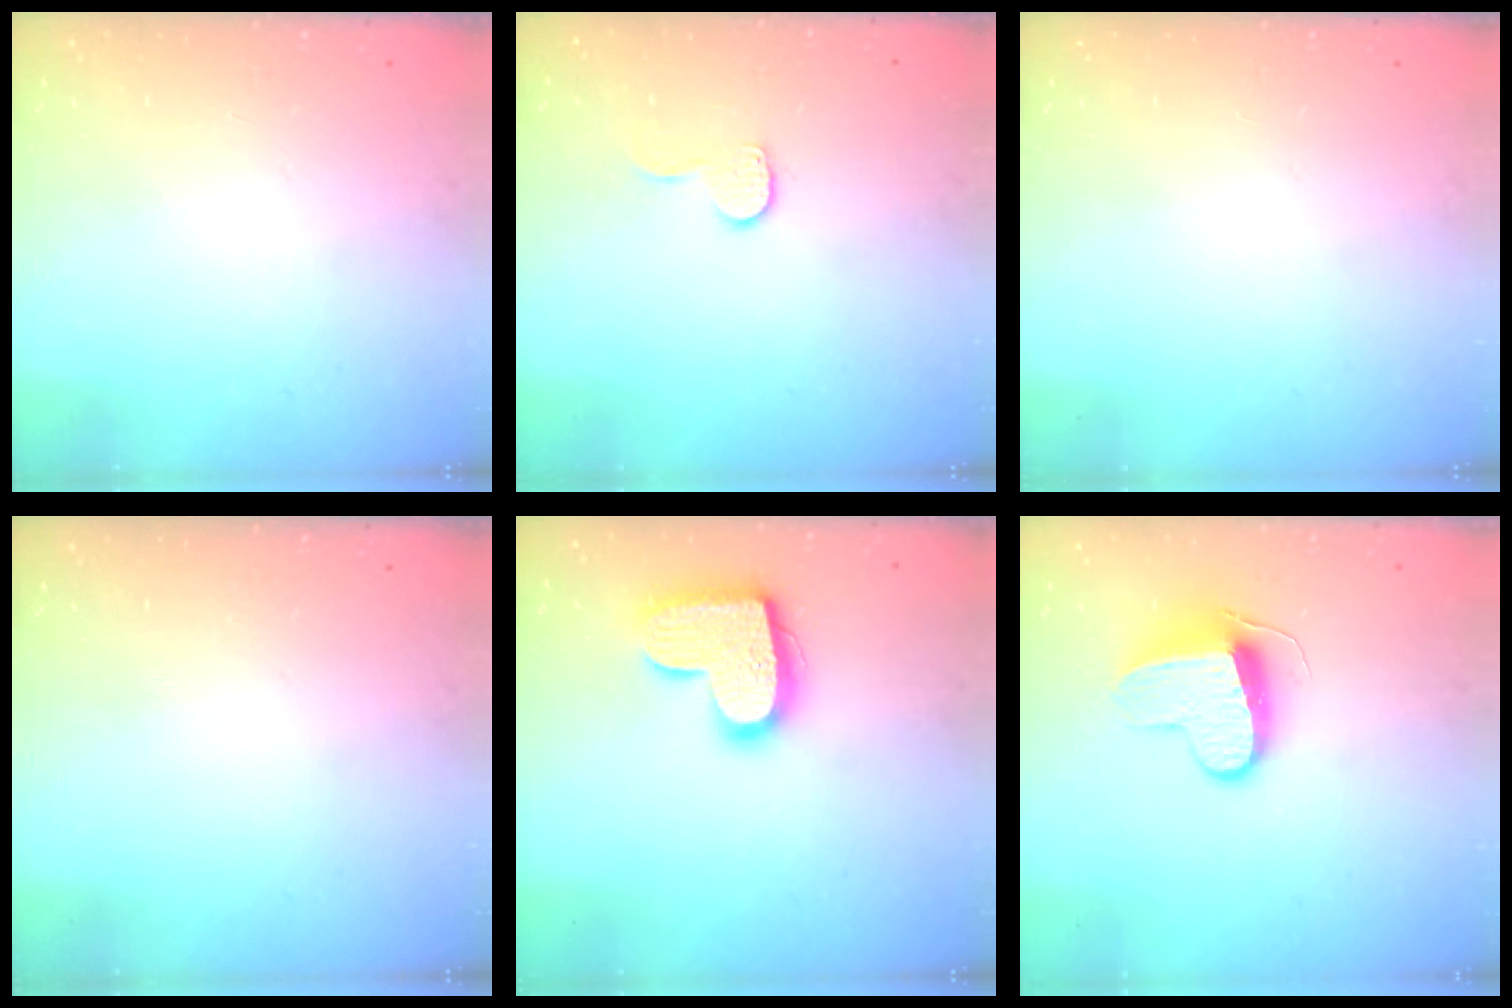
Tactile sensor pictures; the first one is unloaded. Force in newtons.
{"total": 6.8, "press": 6.7, "slide": 0.6}
{"total": 0.0}
{"total": 0.0}
{"total": 15.6, "press": 15.6, "slide": 0.8}
{"total": 9.2, "press": 9.2, "slide": 0.3}